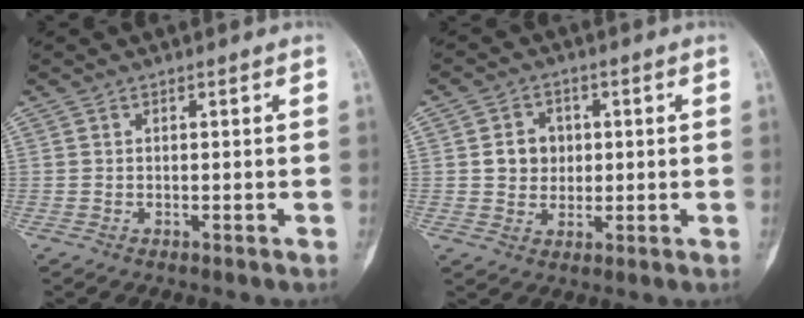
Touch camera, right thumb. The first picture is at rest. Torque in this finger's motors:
{"motor_torque": [0.36, 0.11, 0.40, 0.04, 0.01]}